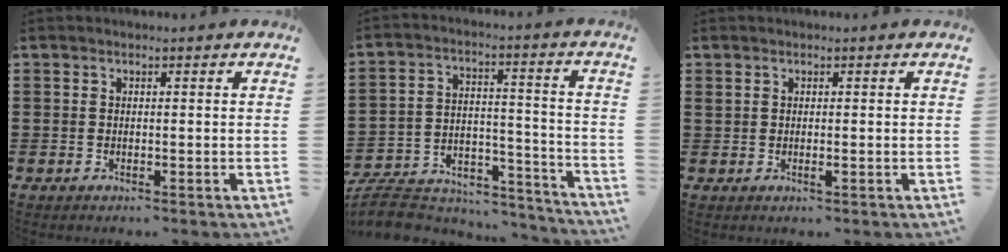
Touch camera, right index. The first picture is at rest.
{"total": 8.0, "force": [-7.4, 2.3, 2.1], "torque": [-0.043, 0.014, -0.144]}
{"total": 0.8, "force": [0.1, 0.1, 0.7], "torque": [-0.015, 0.000, 0.002]}